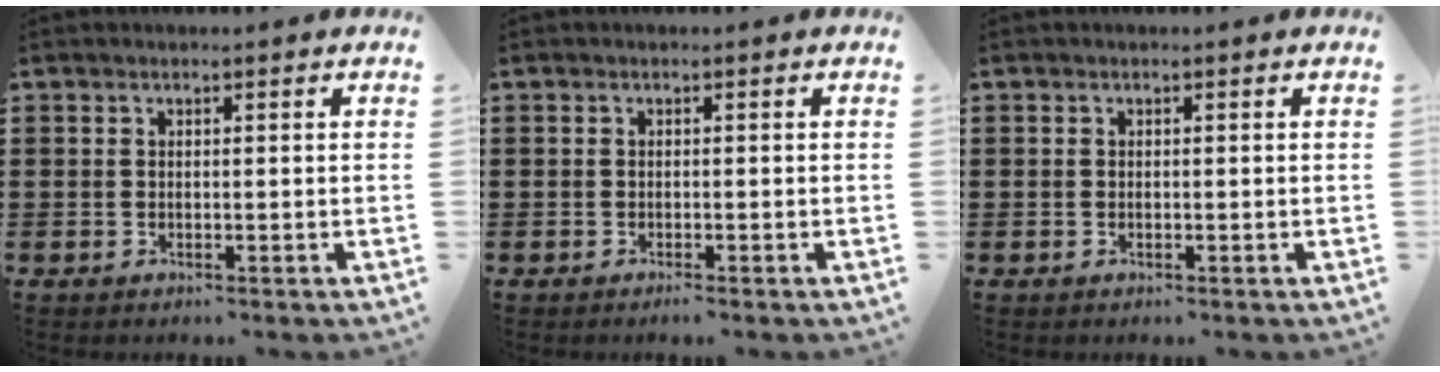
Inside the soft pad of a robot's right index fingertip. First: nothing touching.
{"total": 0.7, "force": [-0.5, 0.0, 0.4], "torque": [-0.008, -0.002, -0.011]}
{"total": 0.0}